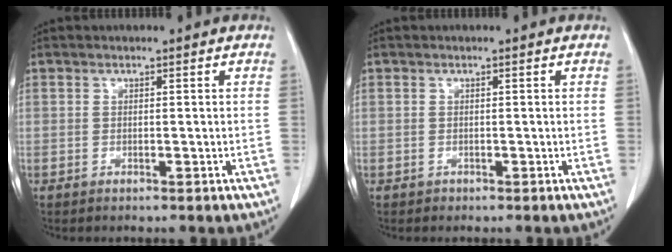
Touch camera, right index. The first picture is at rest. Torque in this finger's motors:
{"motor_torque": [-1.49, -0.01, -0.47, -0.18]}